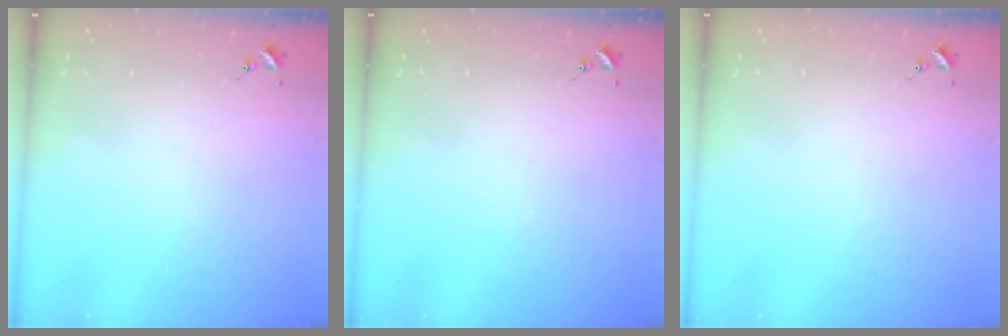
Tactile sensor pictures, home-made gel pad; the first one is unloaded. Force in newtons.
{"total": 0.0}
{"total": 0.0}